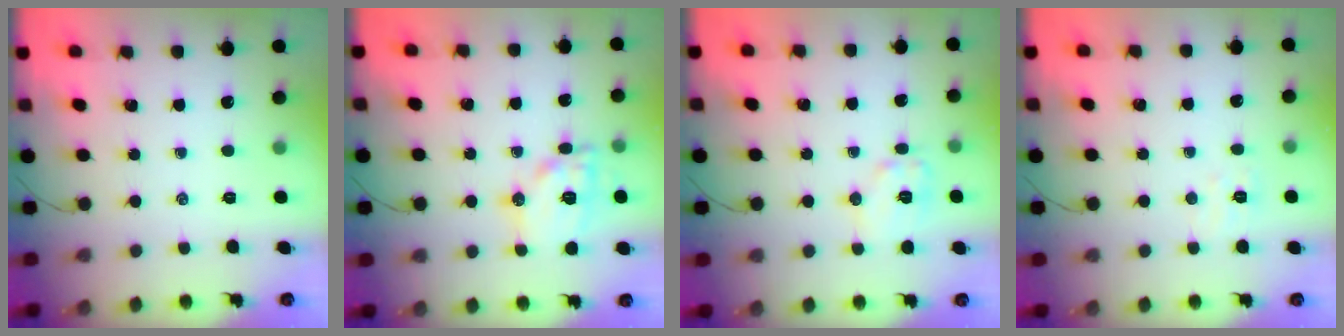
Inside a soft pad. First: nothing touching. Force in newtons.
{"total": 13.6, "press": 13.6, "slide": 1.0}
{"total": 8.5, "press": 8.5, "slide": 0.1}
{"total": 3.9, "press": 3.8, "slide": 1.0}